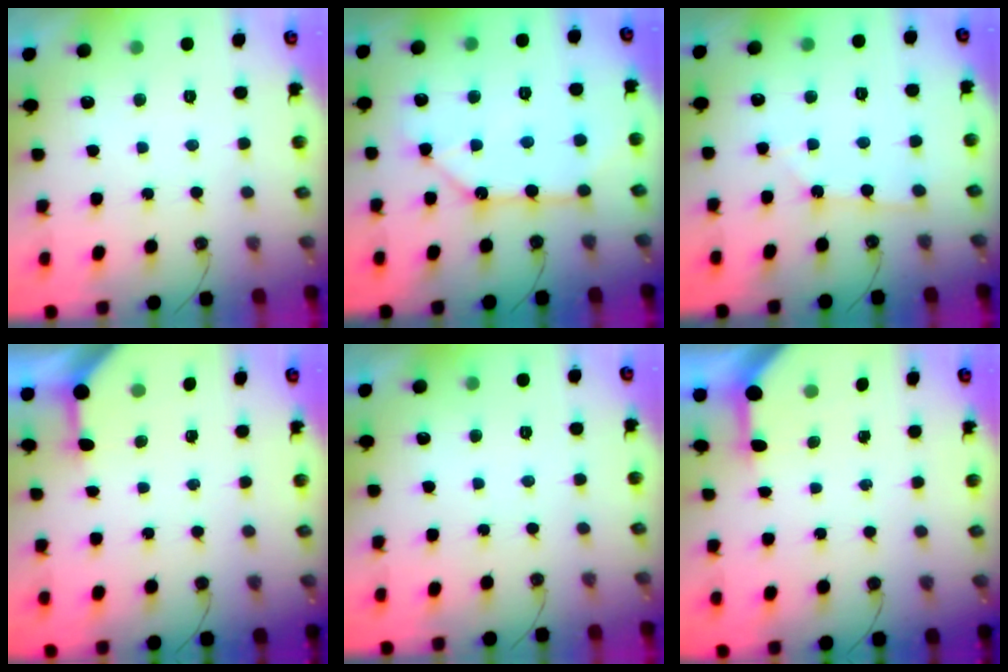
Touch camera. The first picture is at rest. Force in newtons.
{"total": 12.5, "press": 12.5, "slide": 0.9}
{"total": 2.2, "press": 2.2, "slide": 0.4}
{"total": 3.5, "press": 3.4, "slide": 0.4}
{"total": 0.0}
{"total": 3.4, "press": 3.3, "slide": 0.3}